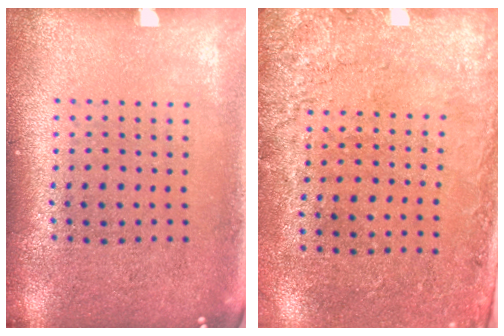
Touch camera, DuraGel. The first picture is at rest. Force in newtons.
{"total": 2.7, "press": 2.0, "slide": 1.8}